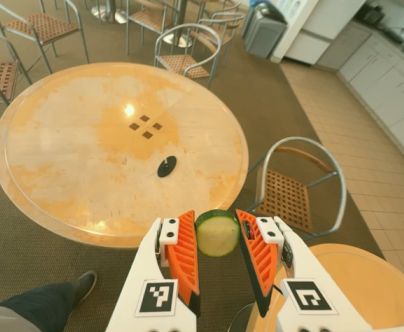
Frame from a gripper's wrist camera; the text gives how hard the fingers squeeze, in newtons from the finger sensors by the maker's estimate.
{"total": 10.3, "left": 10.3, "right": 10.2}